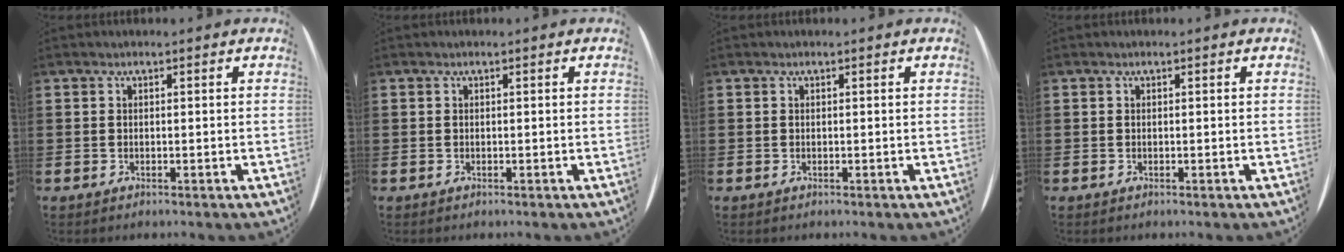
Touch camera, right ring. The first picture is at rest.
{"total": 0.0}
{"total": 0.0}
{"total": 0.0}